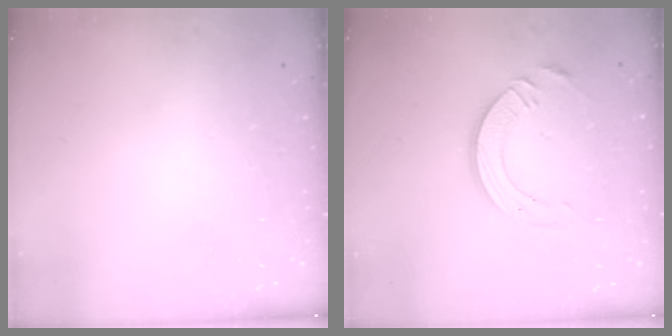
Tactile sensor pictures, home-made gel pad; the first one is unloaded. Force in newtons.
{"total": 10.7, "press": 10.7, "slide": 1.1}